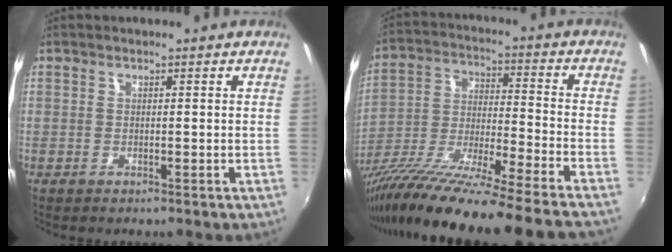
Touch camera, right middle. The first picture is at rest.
{"total": 25.1, "force": [-21.0, -1.7, 13.7], "torque": [-0.220, -0.064, -0.348]}